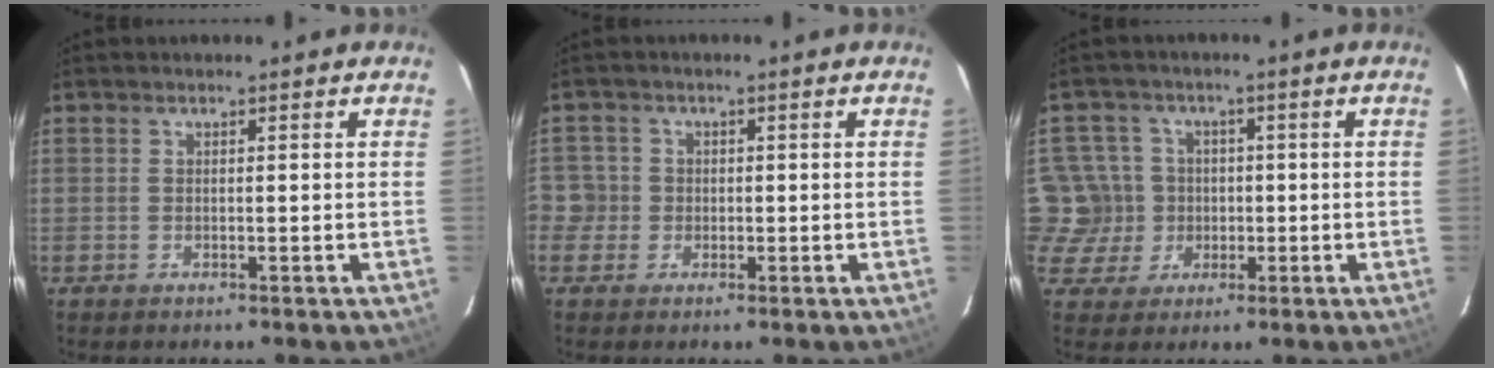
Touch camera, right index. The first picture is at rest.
{"total": 4.1, "force": [-1.2, 3.9, 0.5], "torque": [-0.004, 0.020, -0.024]}
{"total": 6.8, "force": [-0.7, 6.8, 0.3], "torque": [-0.023, 0.017, -0.016]}